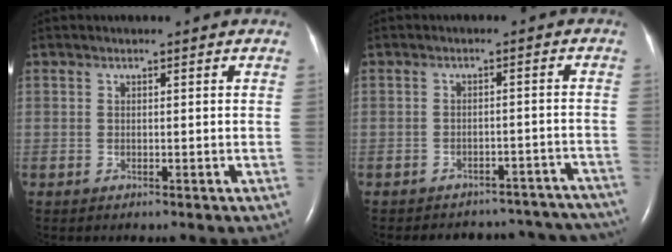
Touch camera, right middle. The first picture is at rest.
{"total": 17.1, "force": [-15.8, 5.6, 3.2], "torque": [-0.045, 0.024, -0.167]}